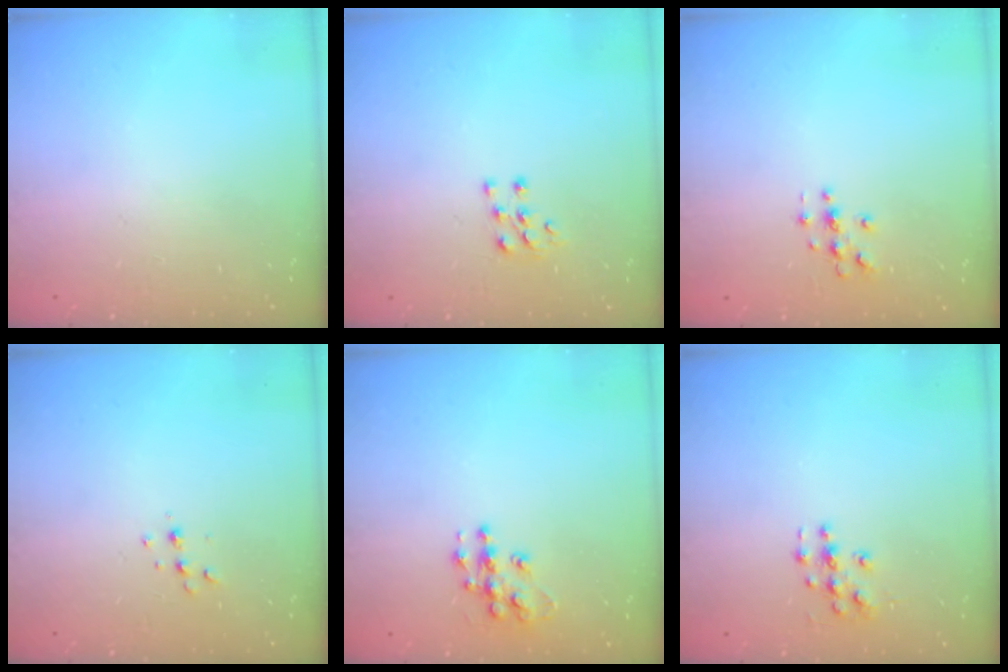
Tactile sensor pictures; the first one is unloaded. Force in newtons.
{"total": 5.3, "press": 5.3, "slide": 0.4}
{"total": 2.9, "press": 2.9, "slide": 0.3}
{"total": 4.3, "press": 4.2, "slide": 0.8}
{"total": 9.4, "press": 9.4, "slide": 0.5}
{"total": 3.7, "press": 3.7, "slide": 0.1}